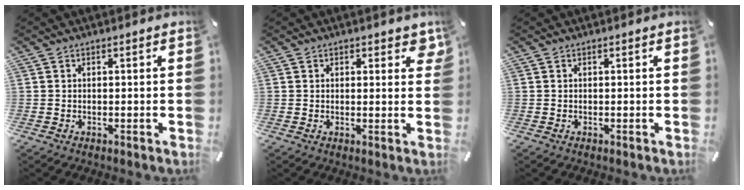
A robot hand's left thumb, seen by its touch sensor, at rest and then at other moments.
{"total": 2.6, "force": [1.5, 1.5, 1.5], "torque": [-0.008, -0.005, 0.021]}
{"total": 0.0}